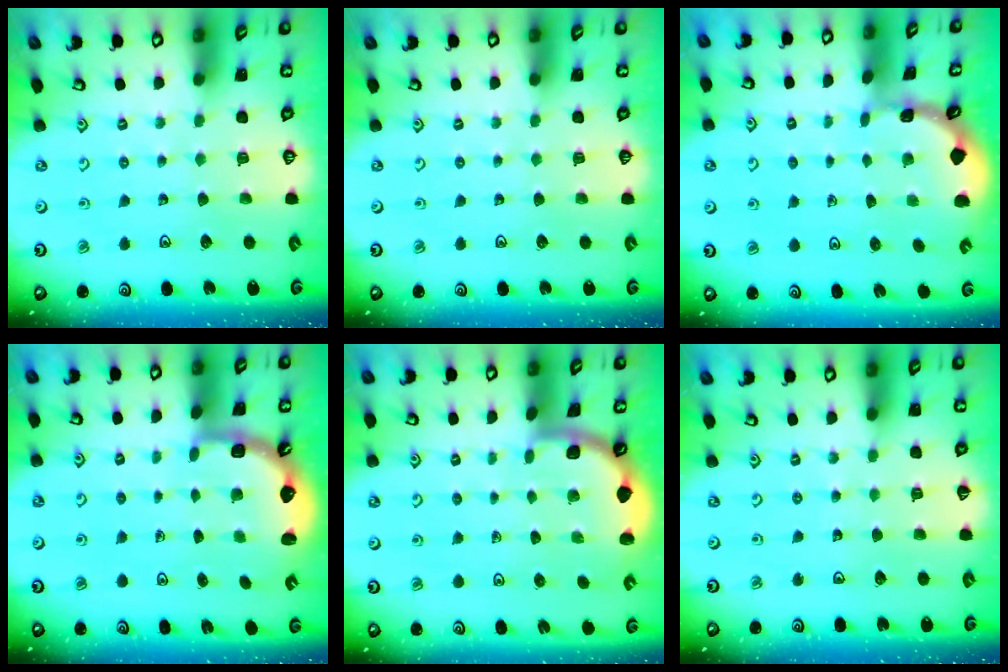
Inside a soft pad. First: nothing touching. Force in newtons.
{"total": 0.0}
{"total": 0.7, "press": 0.6, "slide": 0.2}
{"total": 2.6, "press": 2.3, "slide": 1.3}
{"total": 1.7, "press": 1.7, "slide": 0.0}
{"total": 2.4, "press": 2.4, "slide": 0.3}